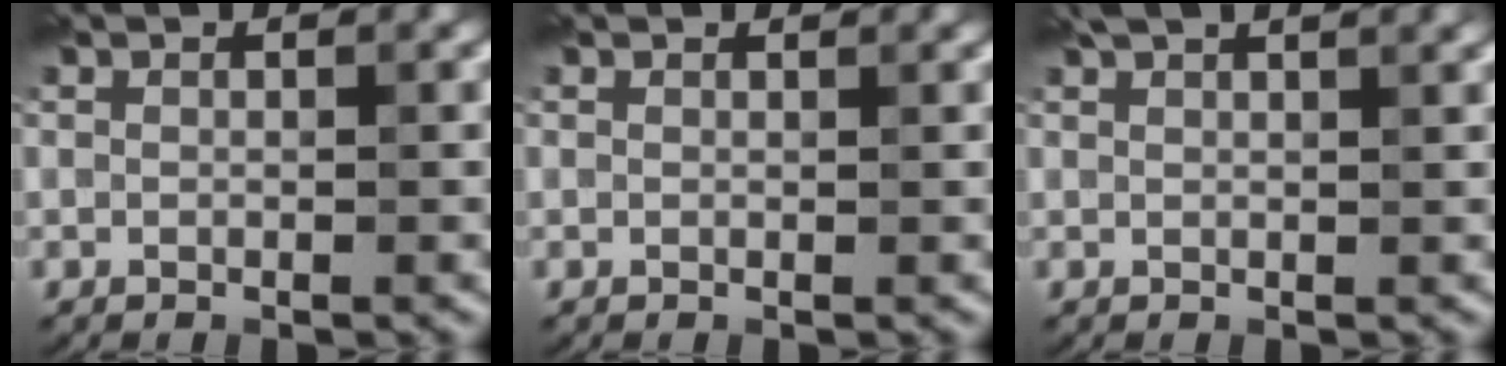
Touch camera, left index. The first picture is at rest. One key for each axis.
{"total": 1.0, "fx": 1.0, "fy": 0.1, "fz": 0.2, "tx": -0.005, "ty": -0.005, "tz": 0.007}
{"total": 4.5, "fx": 3.2, "fy": 1.6, "fz": 2.8, "tx": -0.016, "ty": 0.025, "tz": 0.017}